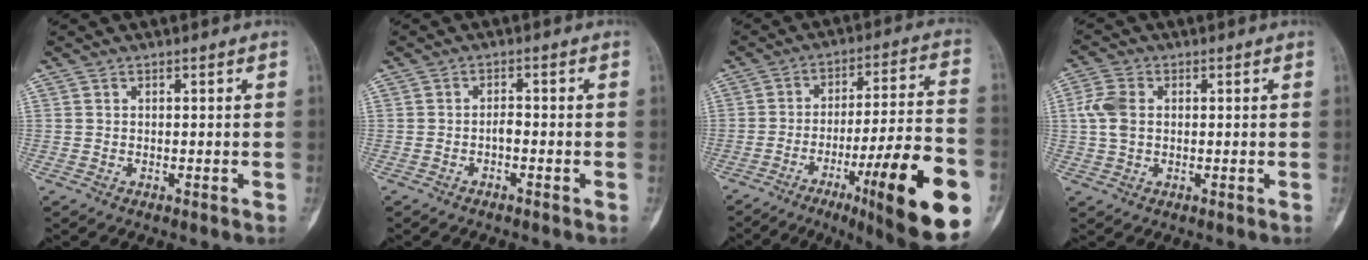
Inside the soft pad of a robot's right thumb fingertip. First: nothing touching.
{"total": 1.5, "force": [-0.7, 0.6, 1.2], "torque": [-0.014, 0.009, -0.015]}
{"total": 24.4, "force": [-9.7, 3.9, 22.0], "torque": [-0.281, 0.033, -0.138]}
{"total": 5.3, "force": [0.5, 3.7, 3.9], "torque": [-0.097, 0.009, 0.006]}